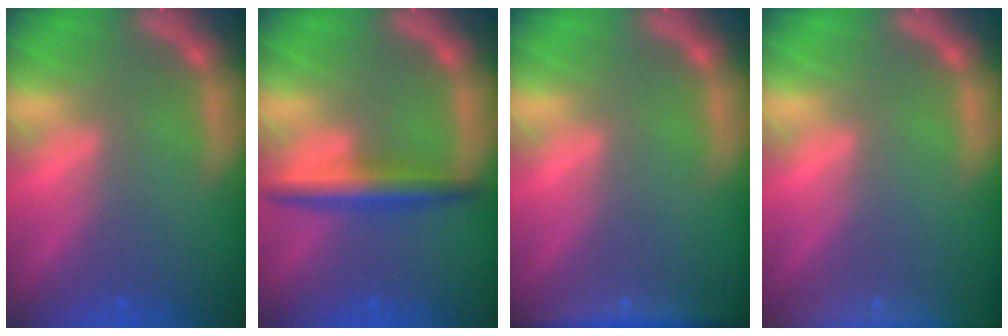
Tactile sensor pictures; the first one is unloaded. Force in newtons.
{"total": 4.0}
{"total": 4.4}
{"total": 9.0}